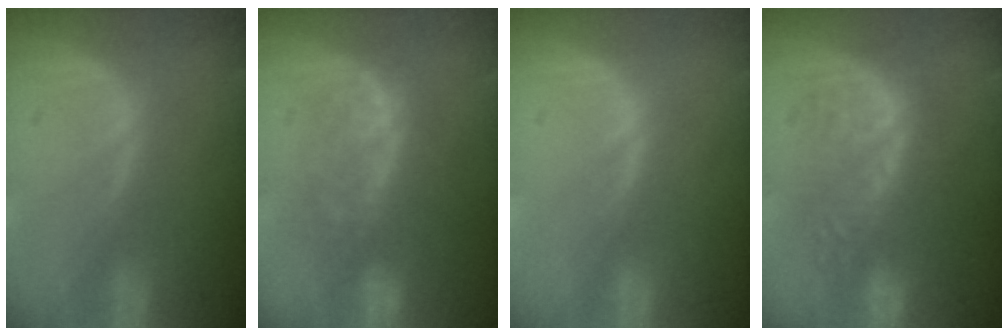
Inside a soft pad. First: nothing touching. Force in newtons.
{"total": 7.9, "press": 7.4, "slide": 2.8}
{"total": 0.5, "press": 0.5, "slide": 0.1}
{"total": 8.9, "press": 8.7, "slide": 1.9}